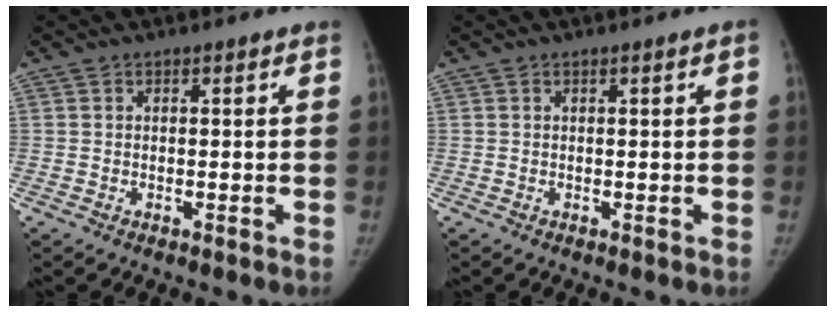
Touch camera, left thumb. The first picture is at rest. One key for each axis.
{"total": 0.6, "fx": 0.1, "fy": 0.0, "fz": 0.6, "tx": -0.010, "ty": 0.001, "tz": 0.002}